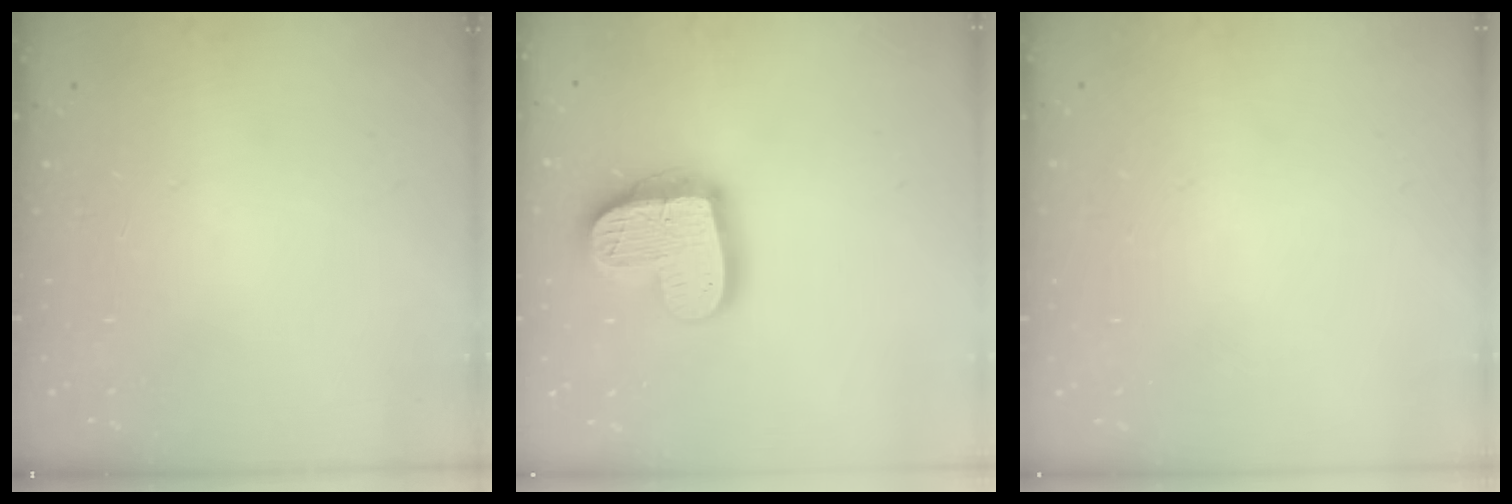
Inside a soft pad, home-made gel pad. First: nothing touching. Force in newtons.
{"total": 18.0, "press": 17.9, "slide": 1.3}
{"total": 0.0}